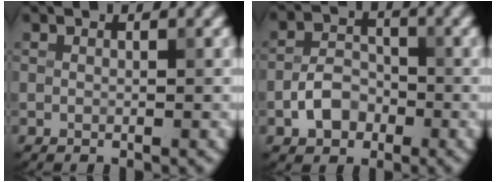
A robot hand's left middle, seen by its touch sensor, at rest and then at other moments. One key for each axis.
{"total": 3.5, "fx": -1.5, "fy": 2.4, "fz": 2.0, "tx": -0.030, "ty": 0.007, "tz": -0.032}